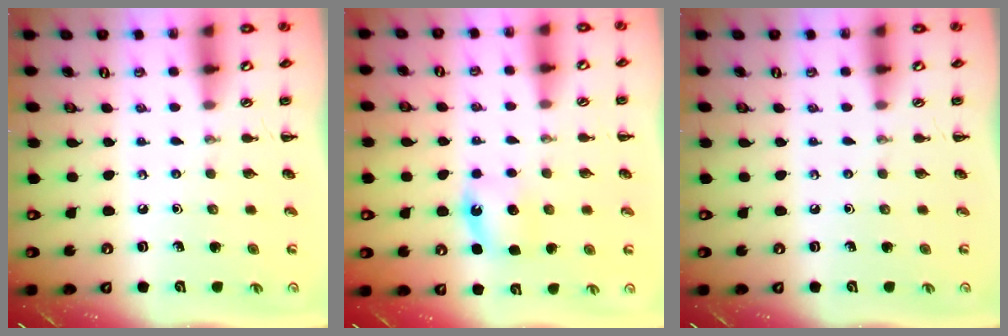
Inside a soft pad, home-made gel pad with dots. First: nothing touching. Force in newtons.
{"total": 5.6, "press": 5.3, "slide": 1.8}
{"total": 0.0}